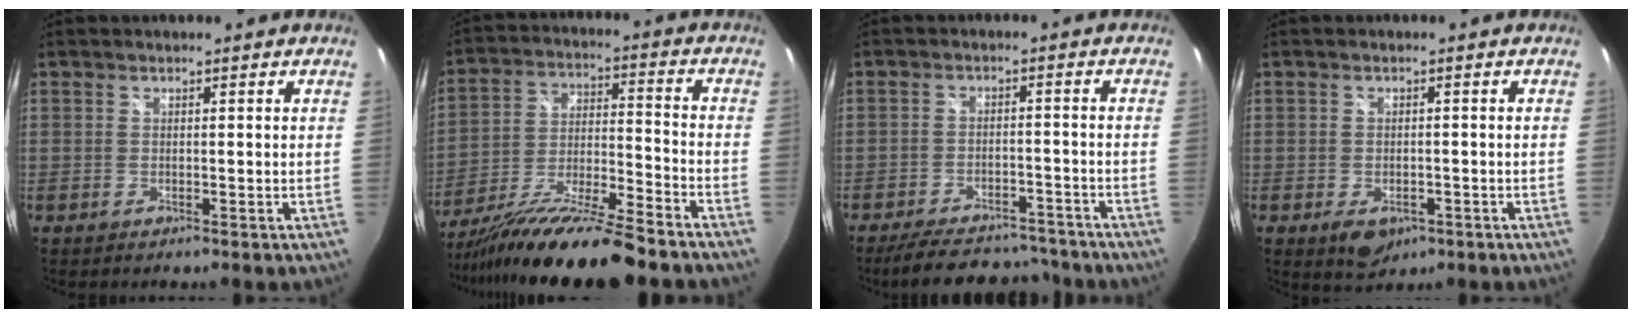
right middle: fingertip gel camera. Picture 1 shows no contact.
{"total": 19.2, "force": [-15.8, 0.7, 10.8], "torque": [-0.214, -0.037, -0.271]}
{"total": 14.0, "force": [-12.3, 4.6, 5.0], "torque": [-0.115, 0.007, -0.166]}
{"total": 5.5, "force": [-2.6, 3.5, 3.3], "torque": [-0.059, -0.014, -0.034]}